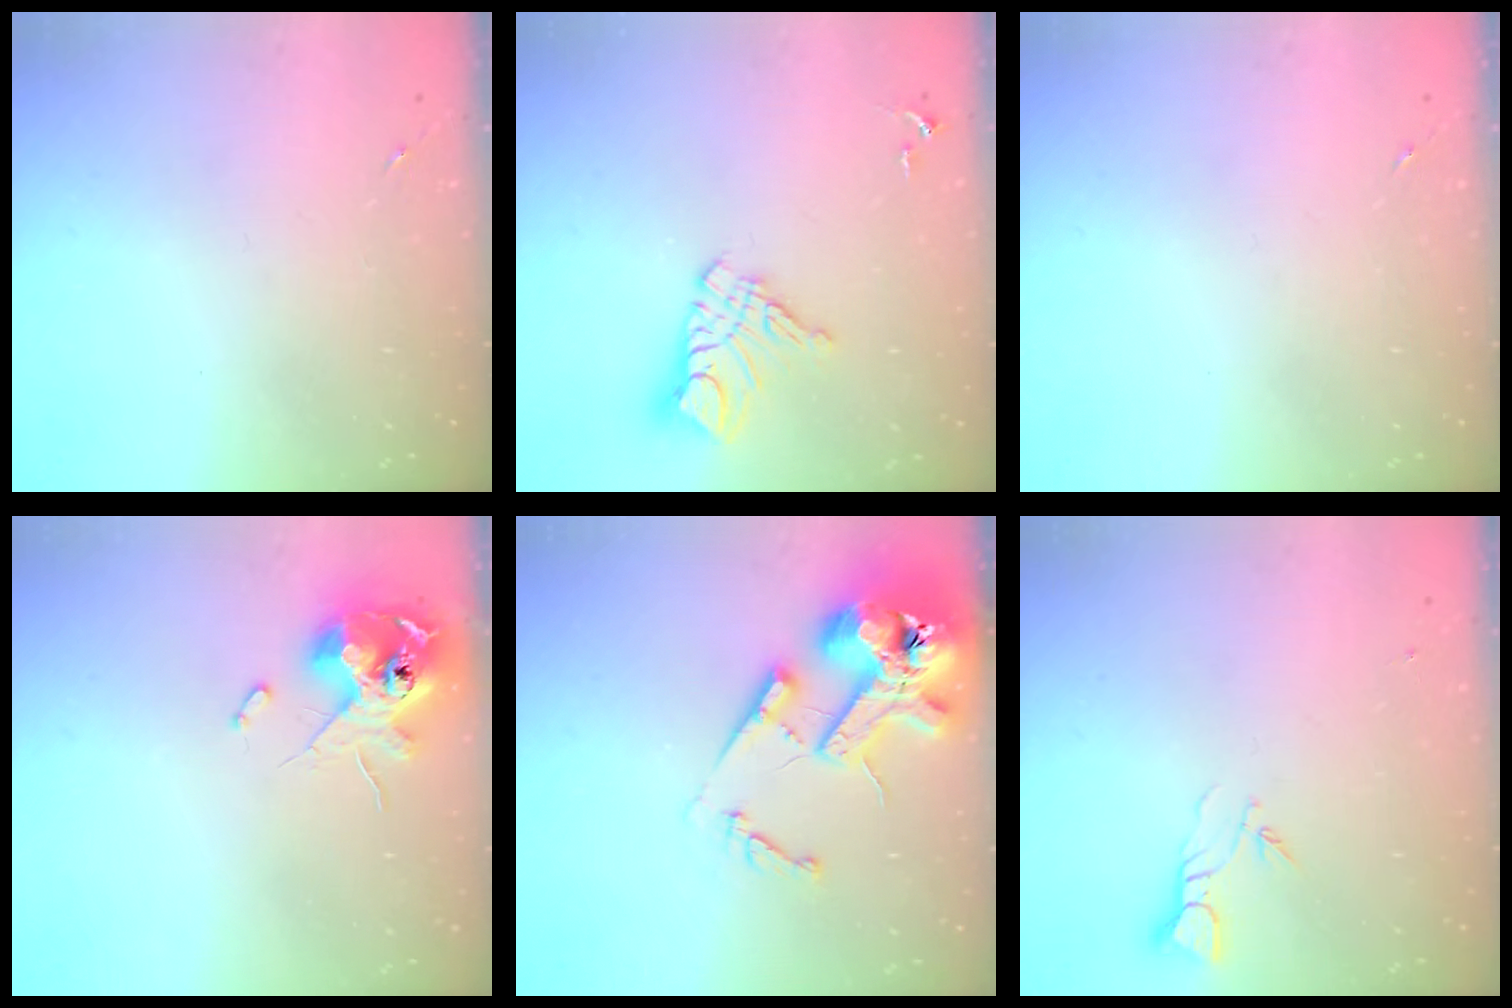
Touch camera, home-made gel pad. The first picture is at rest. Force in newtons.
{"total": 12.1, "press": 12.0, "slide": 1.1}
{"total": 0.0}
{"total": 11.6, "press": 11.4, "slide": 2.1}
{"total": 17.7, "press": 17.6, "slide": 2.4}
{"total": 3.4, "press": 3.4, "slide": 0.2}